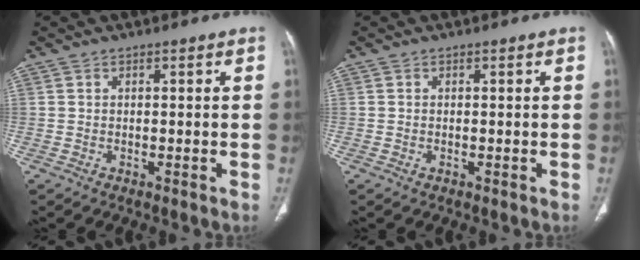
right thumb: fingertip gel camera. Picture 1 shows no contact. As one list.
[{"total": 0.0}]